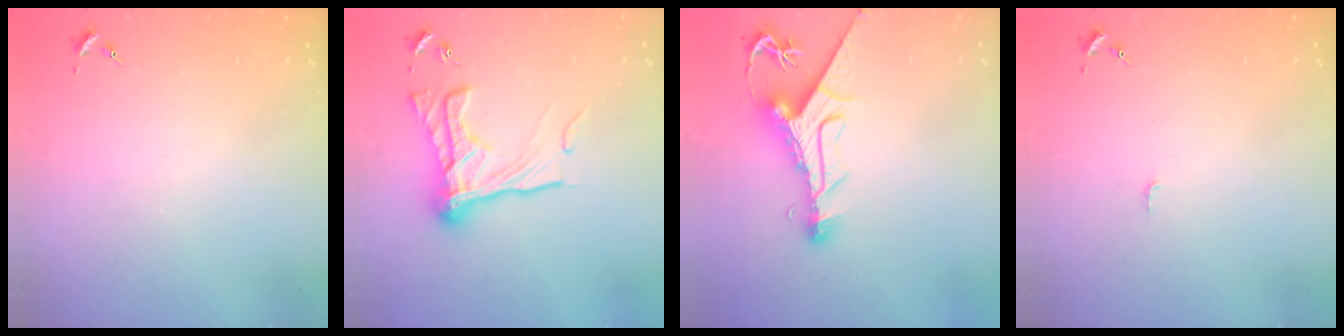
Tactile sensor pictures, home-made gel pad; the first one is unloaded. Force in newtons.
{"total": 18.8, "press": 18.7, "slide": 1.7}
{"total": 11.4, "press": 11.4, "slide": 1.3}
{"total": 2.8, "press": 2.8, "slide": 0.3}